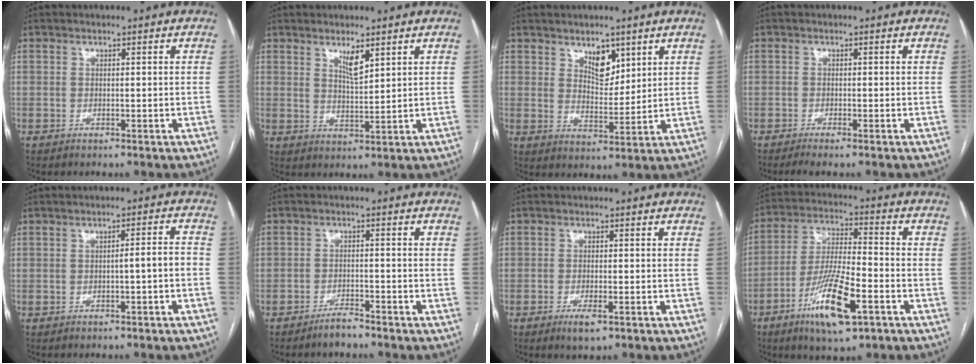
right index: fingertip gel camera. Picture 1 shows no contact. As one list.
[{"total": 3.5, "force": [2.3, 0.6, 2.6], "torque": [-0.051, -0.008, 0.046]}, {"total": 5.3, "force": [3.3, 2.6, 3.2], "torque": [-0.051, -0.006, 0.060]}, {"total": 2.6, "force": [-2.0, -0.1, 1.6], "torque": [-0.027, -0.005, -0.033]}, {"total": 2.7, "force": [-0.9, 0.1, 2.5], "torque": [-0.032, 0.005, -0.015]}, {"total": 2.7, "force": [-2.4, 0.6, 0.9], "torque": [-0.016, 0.000, -0.042]}, {"total": 3.1, "force": [-1.7, 0.7, 2.5], "torque": [-0.045, -0.004, -0.026]}, {"total": 13.4, "force": [-6.5, 2.6, 11.5], "torque": [-0.224, -0.015, -0.114]}]